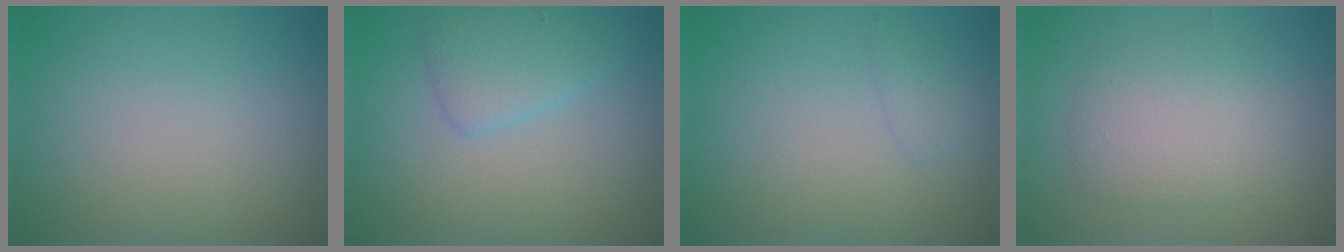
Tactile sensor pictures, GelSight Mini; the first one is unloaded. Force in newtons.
{"total": 2.8, "press": 2.8, "slide": 0.3}
{"total": 1.0, "press": 0.9, "slide": 0.1}
{"total": 3.6, "press": 3.6, "slide": 0.0}